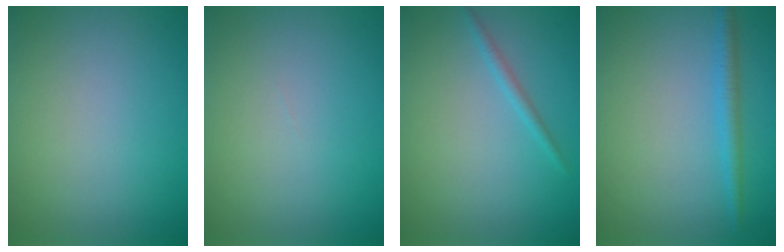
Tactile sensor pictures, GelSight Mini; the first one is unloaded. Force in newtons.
{"total": 0.0}
{"total": 1.0, "press": 1.0, "slide": 0.1}
{"total": 1.8, "press": 1.8, "slide": 0.1}